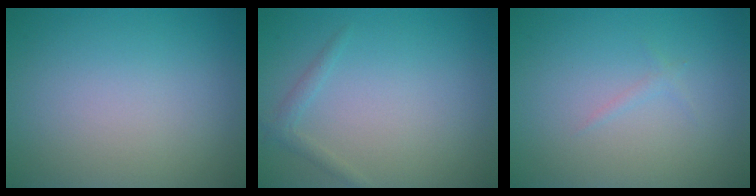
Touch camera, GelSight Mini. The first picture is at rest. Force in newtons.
{"total": 1.1, "press": 1.1, "slide": 0.1}
{"total": 0.6, "press": 0.6, "slide": 0.1}